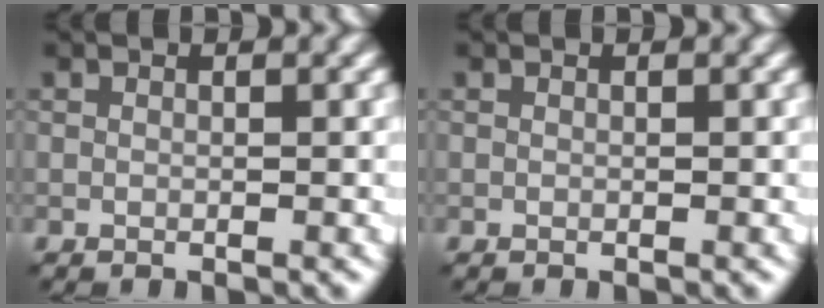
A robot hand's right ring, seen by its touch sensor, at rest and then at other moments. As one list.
[{"total": 0.0}]